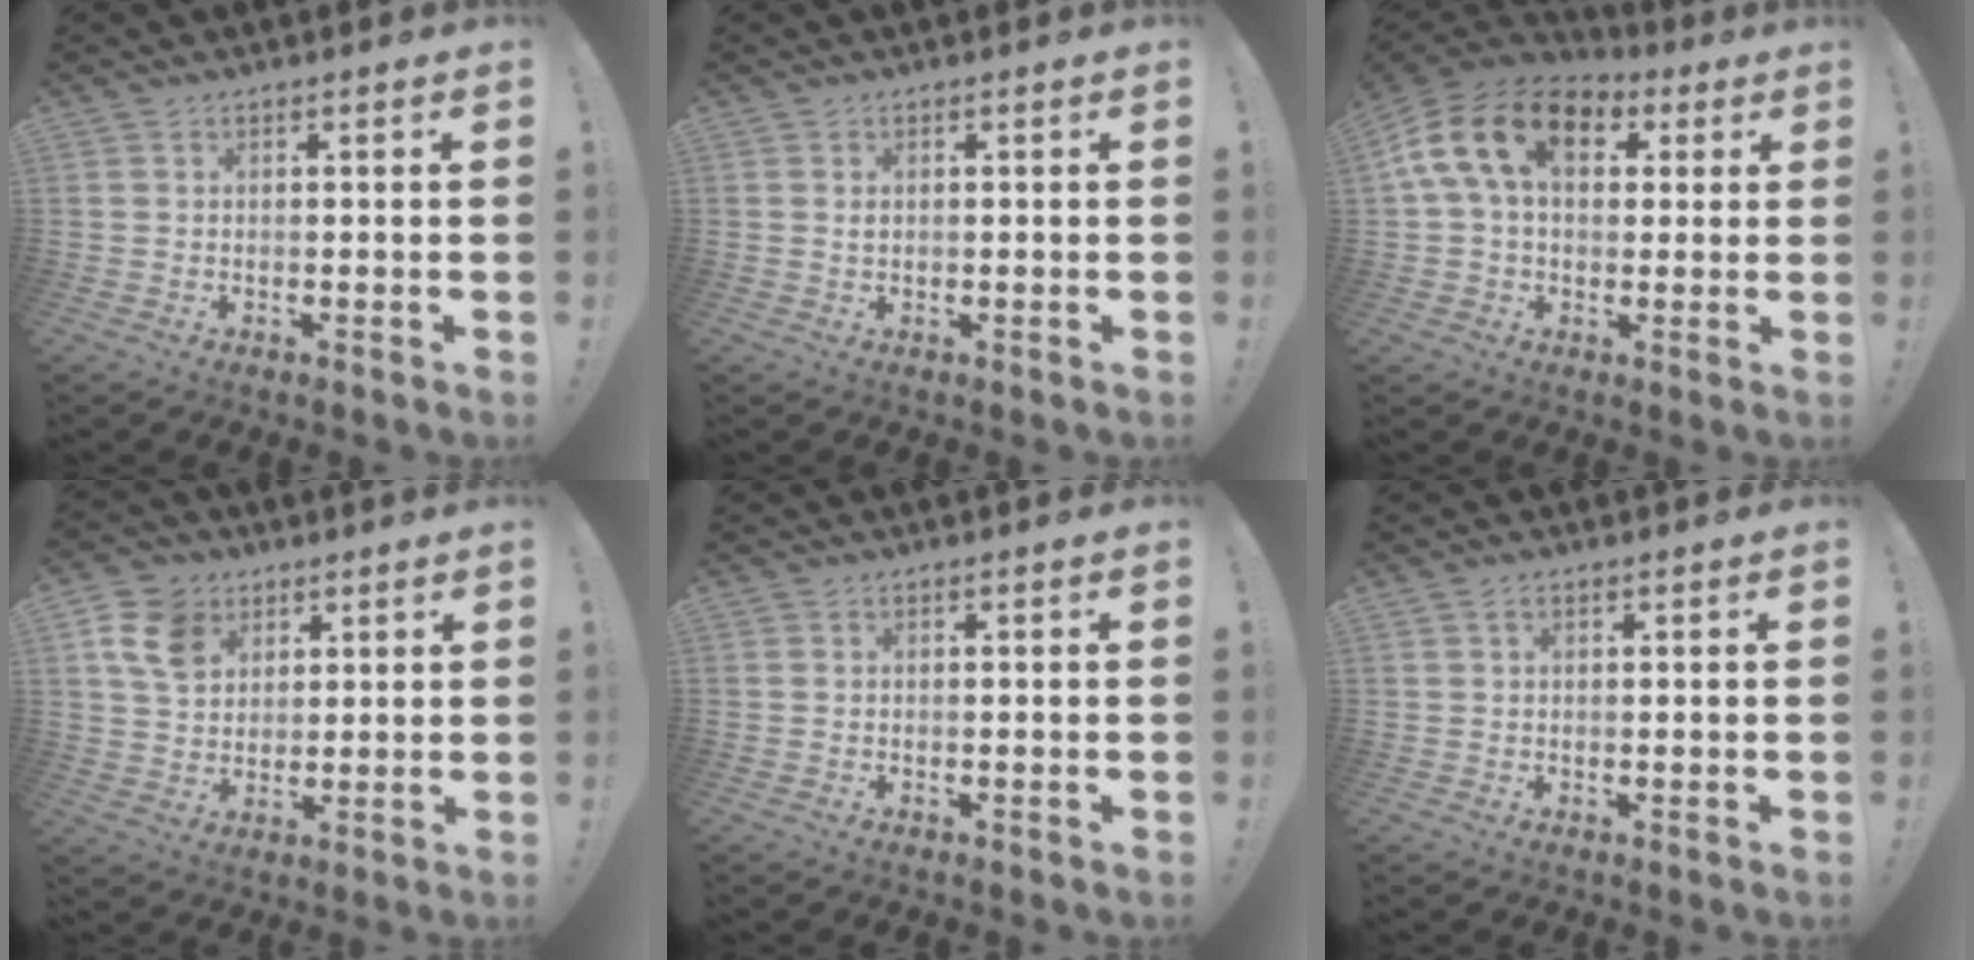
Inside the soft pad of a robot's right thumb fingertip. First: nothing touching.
{"total": 0.7, "force": [0.2, 0.5, 0.5], "torque": [-0.005, -0.001, 0.003]}
{"total": 17.4, "force": [5.4, 11.2, 12.1], "torque": [-0.216, 0.003, 0.097]}
{"total": 10.9, "force": [5.4, 8.2, 4.7], "torque": [-0.068, -0.021, 0.107]}
{"total": 0.0}
{"total": 1.1, "force": [0.5, 0.4, 0.9], "torque": [-0.022, 0.005, 0.009]}